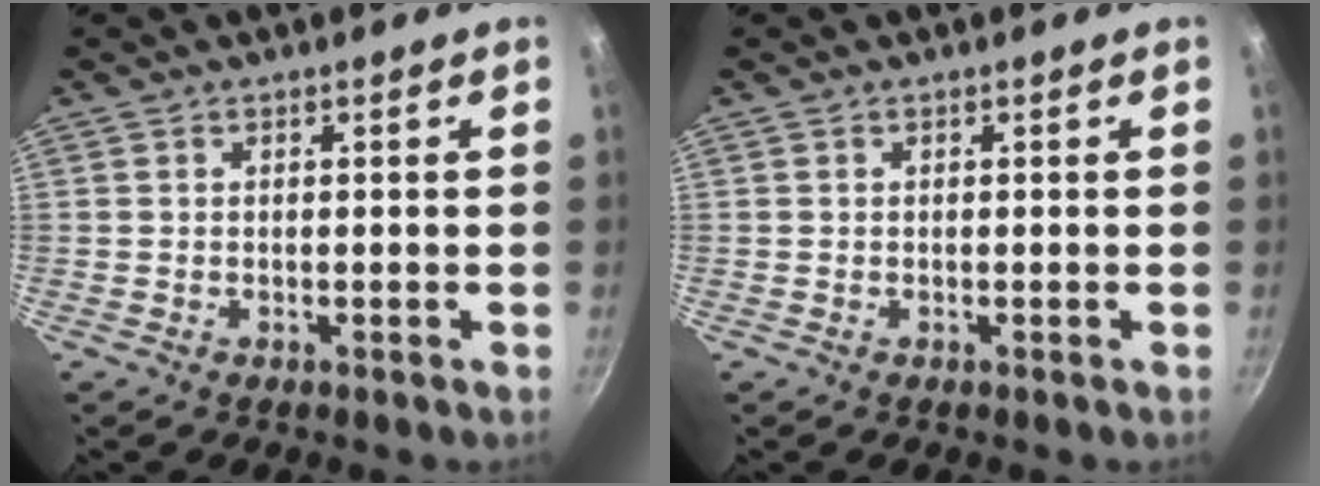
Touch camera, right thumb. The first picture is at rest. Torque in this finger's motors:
{"motor_torque": [-0.24, 0.04, 0.01, -0.01, 0.00]}